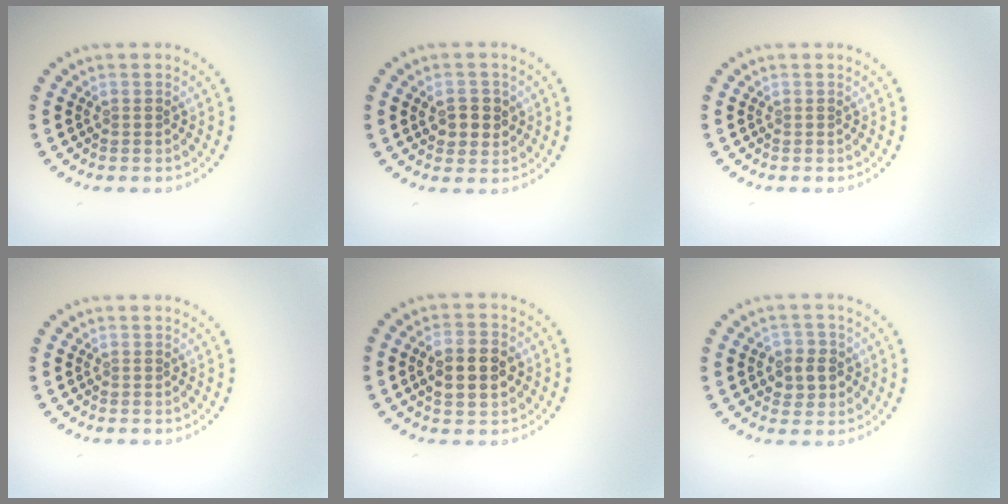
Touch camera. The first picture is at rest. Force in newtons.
{"total": 2.7, "press": 2.6, "slide": 0.6}
{"total": 0.0}
{"total": 0.0}
{"total": 4.0, "press": 4.0, "slide": 0.4}
{"total": 2.7, "press": 2.6, "slide": 0.8}